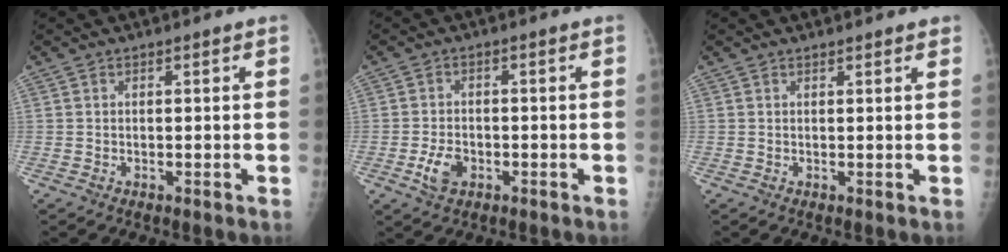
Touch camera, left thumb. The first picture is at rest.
{"total": 4.6, "force": [-1.8, 3.0, 3.0], "torque": [-0.054, 0.008, -0.030]}
{"total": 1.6, "force": [1.4, 0.4, 0.7], "torque": [-0.002, 0.001, 0.016]}